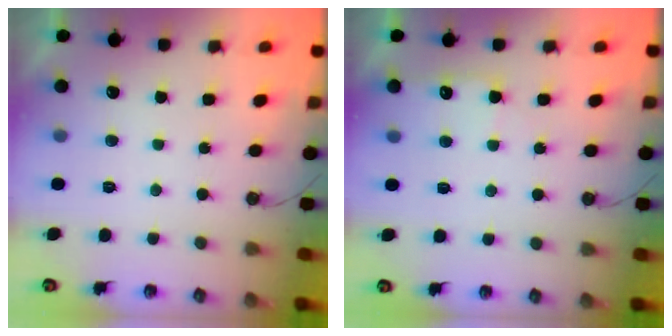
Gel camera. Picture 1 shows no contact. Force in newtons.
{"total": 7.3, "press": 7.3, "slide": 0.7}